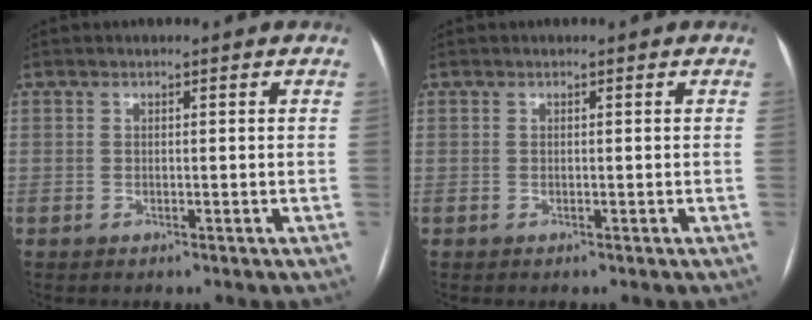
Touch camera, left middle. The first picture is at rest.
{"total": 0.0}